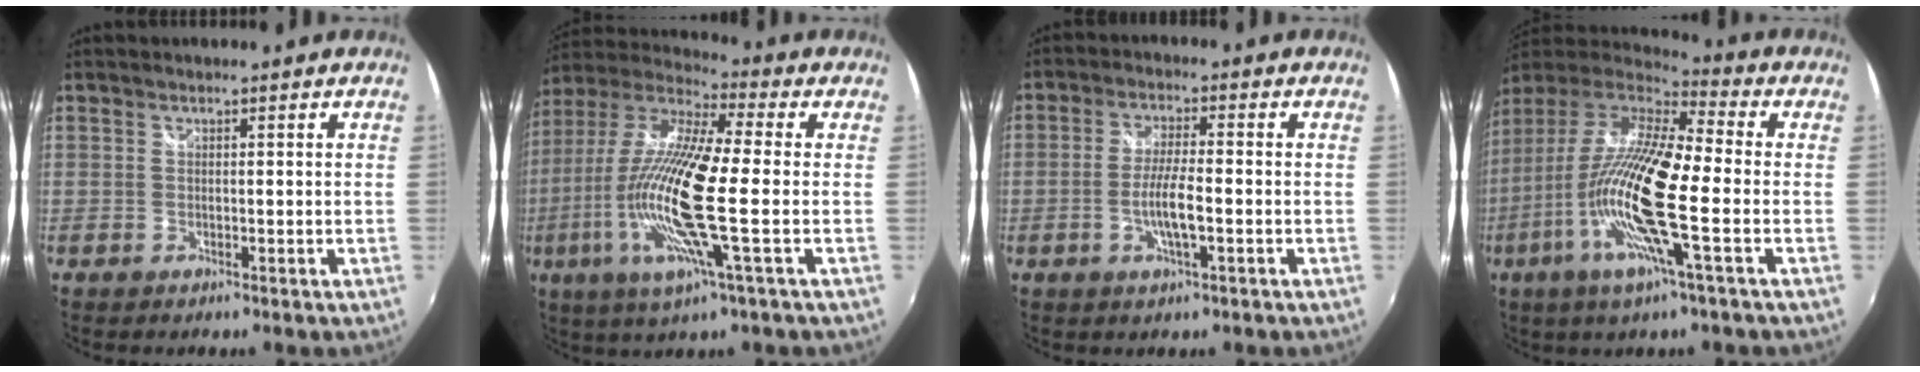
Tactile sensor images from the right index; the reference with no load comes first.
{"total": 19.2, "force": [-3.3, 1.9, 18.8], "torque": [-0.360, -0.020, -0.076]}
{"total": 3.1, "force": [-1.0, 0.4, 2.9], "torque": [-0.057, -0.004, -0.019]}
{"total": 19.0, "force": [-4.6, 2.2, 18.3], "torque": [-0.337, -0.022, -0.100]}